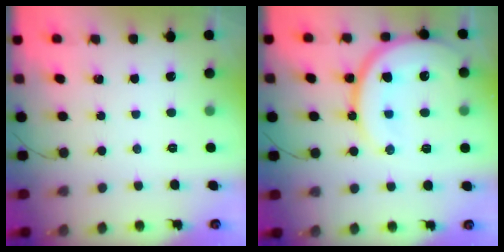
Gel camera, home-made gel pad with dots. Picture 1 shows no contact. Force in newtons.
{"total": 17.1, "press": 17.0, "slide": 1.9}